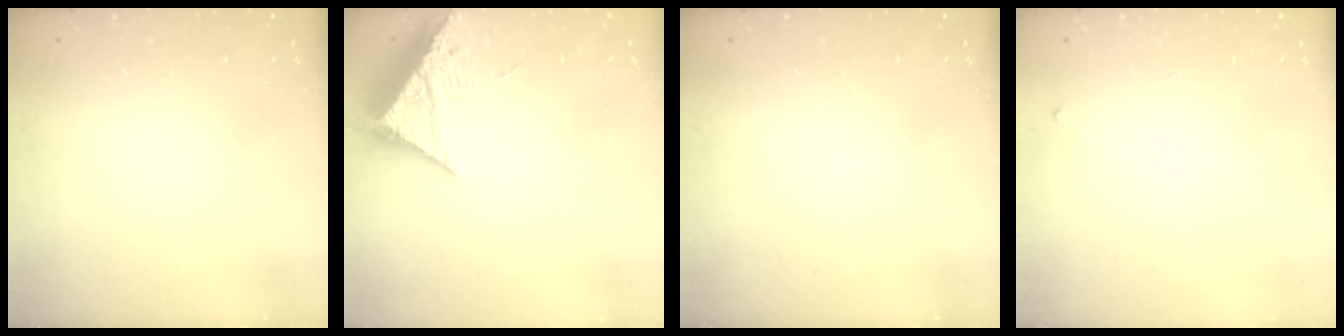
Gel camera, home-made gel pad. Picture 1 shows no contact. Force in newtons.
{"total": 9.7, "press": 9.7, "slide": 1.0}
{"total": 0.0}
{"total": 2.3, "press": 2.3, "slide": 0.3}